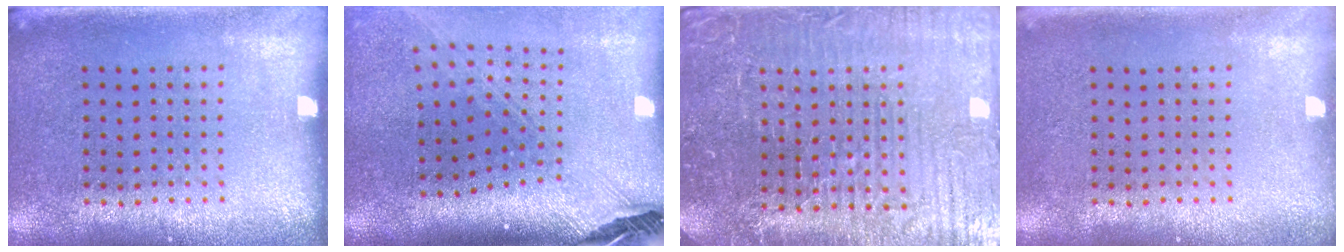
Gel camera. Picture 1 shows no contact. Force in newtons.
{"total": 3.0, "press": 2.1, "slide": 2.0}
{"total": 5.2, "press": 4.9, "slide": 1.7}
{"total": 0.7, "press": 0.6, "slide": 0.3}